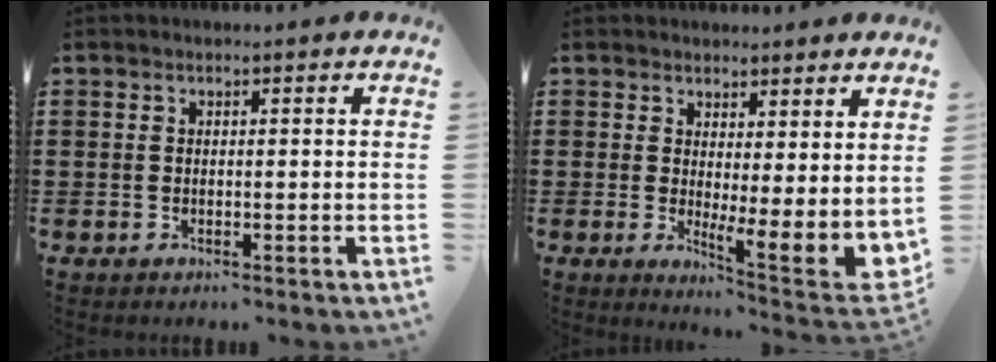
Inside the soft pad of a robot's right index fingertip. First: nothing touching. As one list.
[{"total": 3.0, "force": [0.8, 0.3, 2.8], "torque": [-0.043, -0.034, 0.015]}]